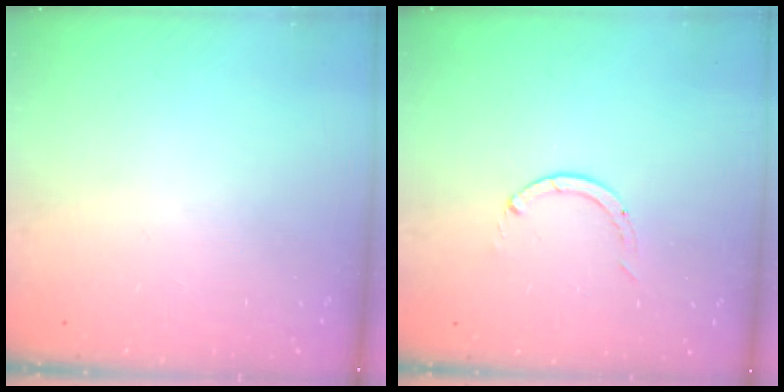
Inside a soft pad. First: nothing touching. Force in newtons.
{"total": 0.0}